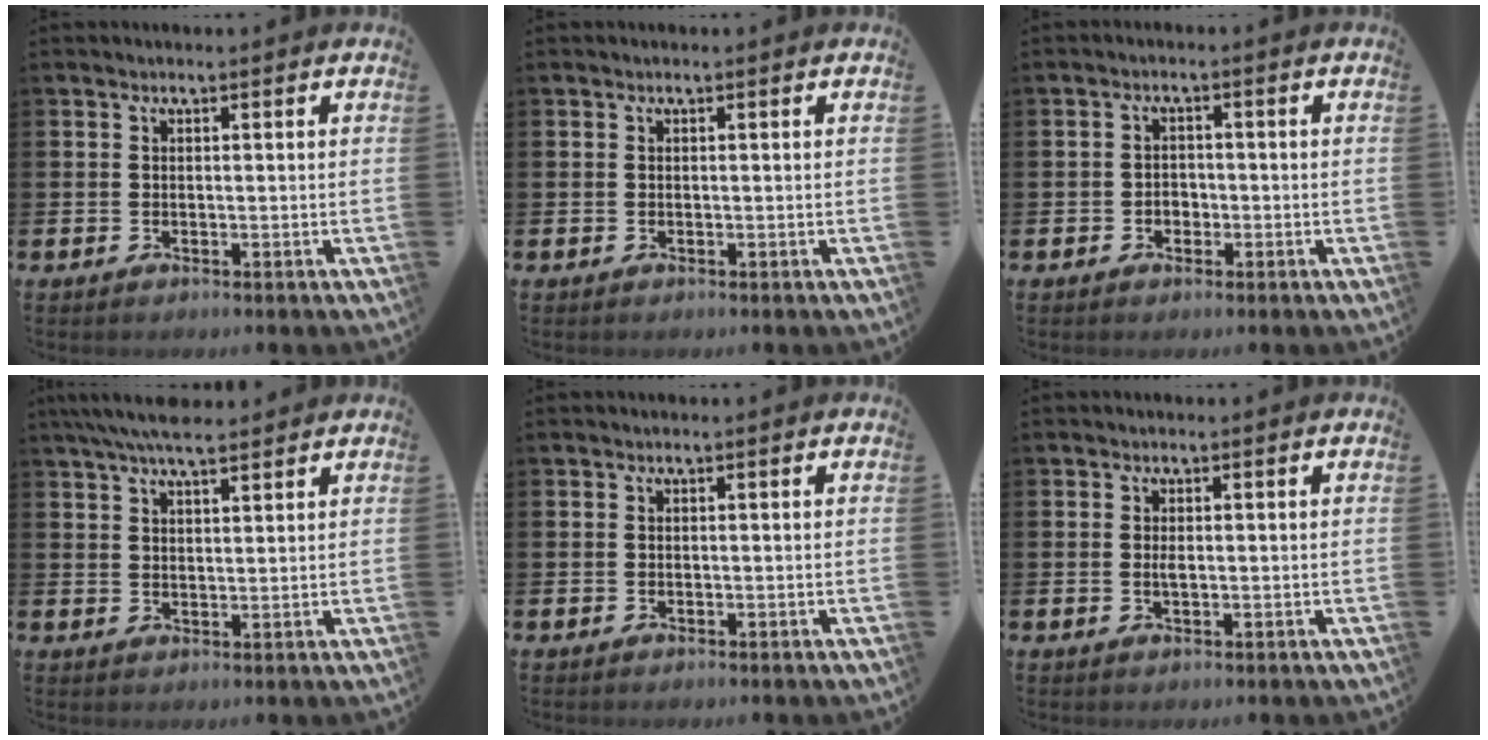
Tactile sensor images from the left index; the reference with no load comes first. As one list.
[{"total": 0.0}, {"total": 1.9, "force": [-0.8, 1.6, 0.8], "torque": [-0.007, 0.001, -0.020]}, {"total": 5.9, "force": [5.2, 1.4, 2.5], "torque": [-0.052, -0.017, 0.092]}, {"total": 0.0}, {"total": 1.1, "force": [0.0, 0.4, 1.1], "torque": [-0.020, 0.002, -0.001]}]